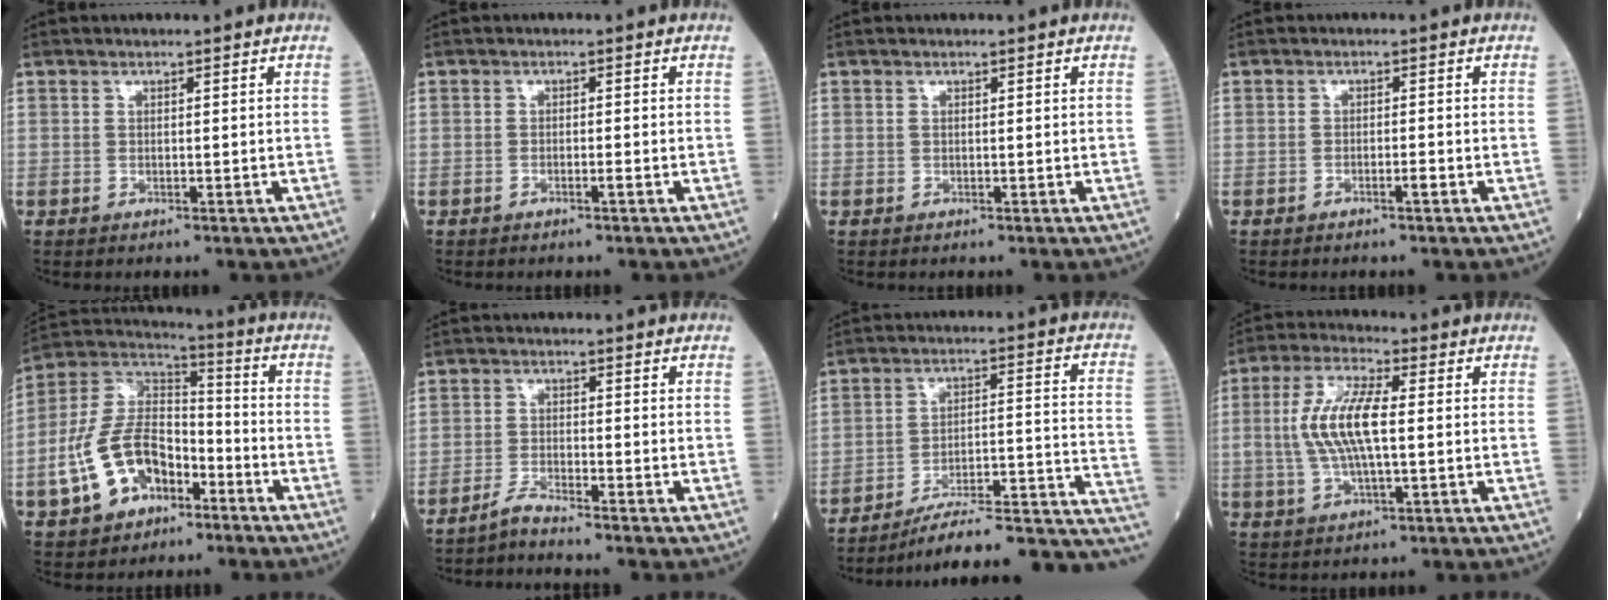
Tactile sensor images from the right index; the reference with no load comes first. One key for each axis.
{"total": 0.8, "fx": -0.6, "fy": -0.1, "fz": 0.5, "tx": -0.009, "ty": 0.001, "tz": -0.011}
{"total": 0.0}
{"total": 1.2, "fx": -0.9, "fy": 0.0, "fz": 0.8, "tx": -0.014, "ty": 0.002, "tz": -0.017}
{"total": 14.1, "fx": -6.0, "fy": 8.5, "fz": 9.6, "tx": -0.216, "ty": 0.024, "tz": -0.107}
{"total": 2.6, "fx": -2.5, "fy": -0.7, "fz": 0.4, "tx": -0.011, "ty": -0.010, "tz": -0.054}
{"total": 19.8, "fx": -15.8, "fy": 3.1, "fz": 11.6, "tx": -0.089, "ty": 0.043, "tz": -0.227}
{"total": 10.1, "fx": 0.4, "fy": 2.7, "fz": 9.7, "tx": -0.209, "ty": 0.010, "tz": 0.006}